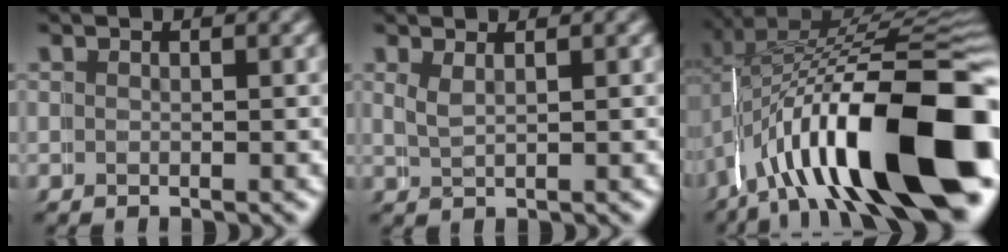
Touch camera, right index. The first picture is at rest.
{"total": 1.2, "force": [1.2, -0.1, -0.3], "torque": [-0.006, -0.002, 0.020]}
{"total": 17.8, "force": [-5.5, 7.9, 15.0], "torque": [-0.238, -0.022, -0.070]}